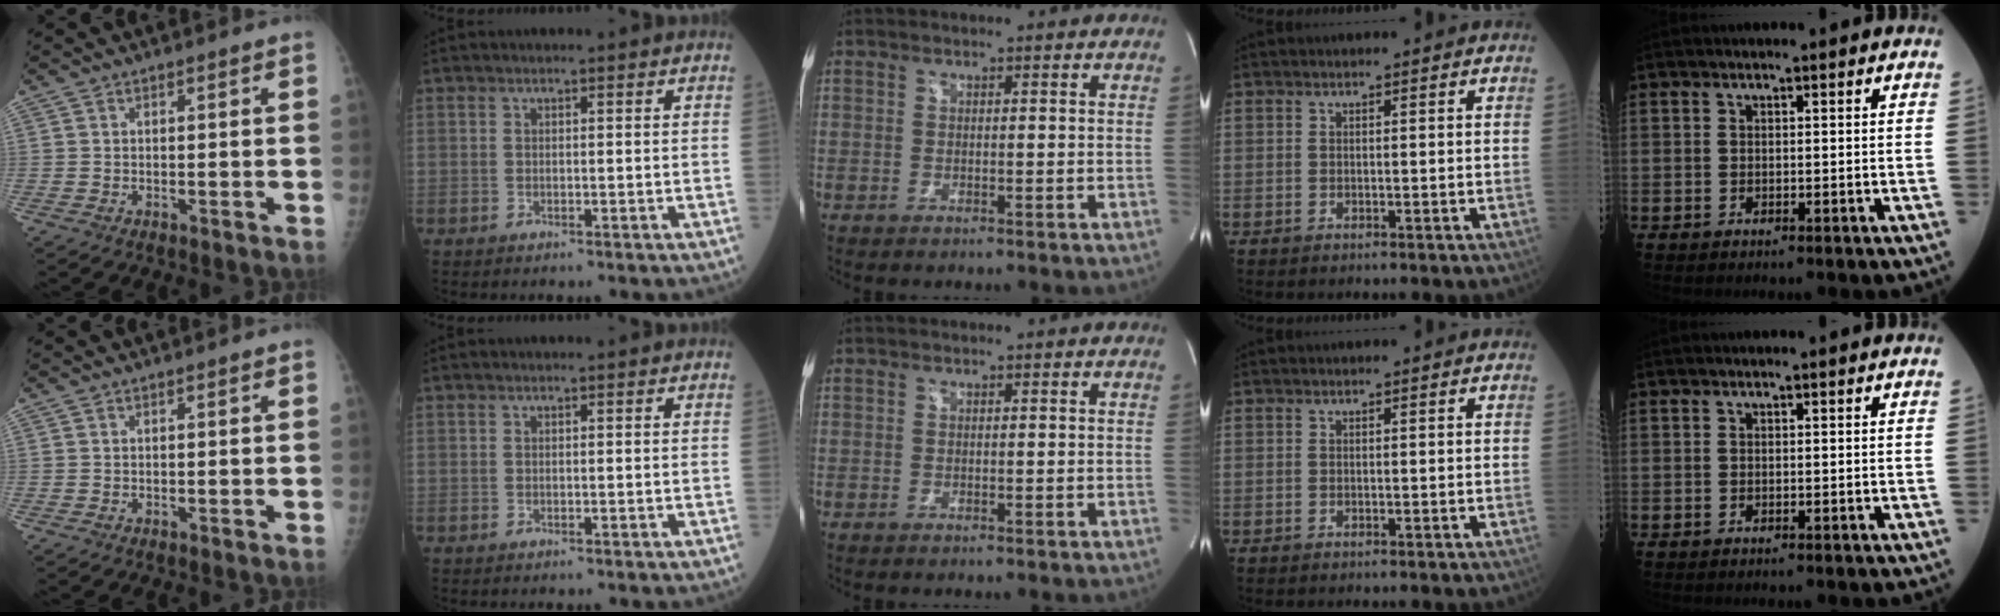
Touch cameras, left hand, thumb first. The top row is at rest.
{}